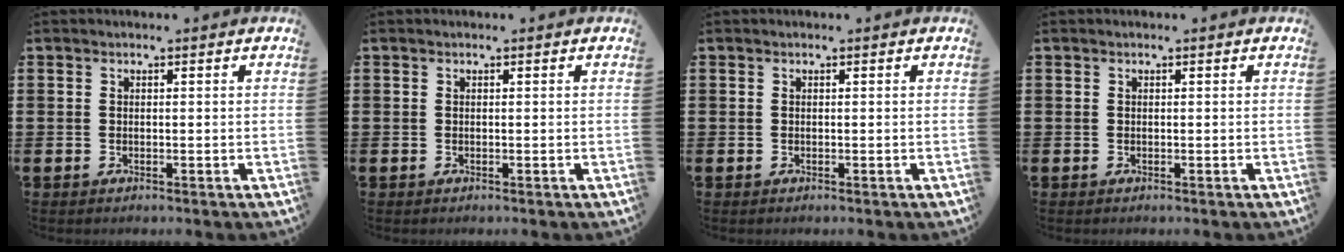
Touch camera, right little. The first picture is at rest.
{"total": 0.0}
{"total": 0.0}
{"total": 0.0}